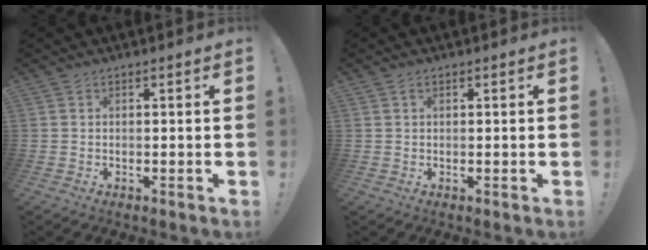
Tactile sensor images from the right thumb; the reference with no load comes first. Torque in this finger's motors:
{"motor_torque": [0.07, -0.05, 0.08, 0.04, 0.01]}